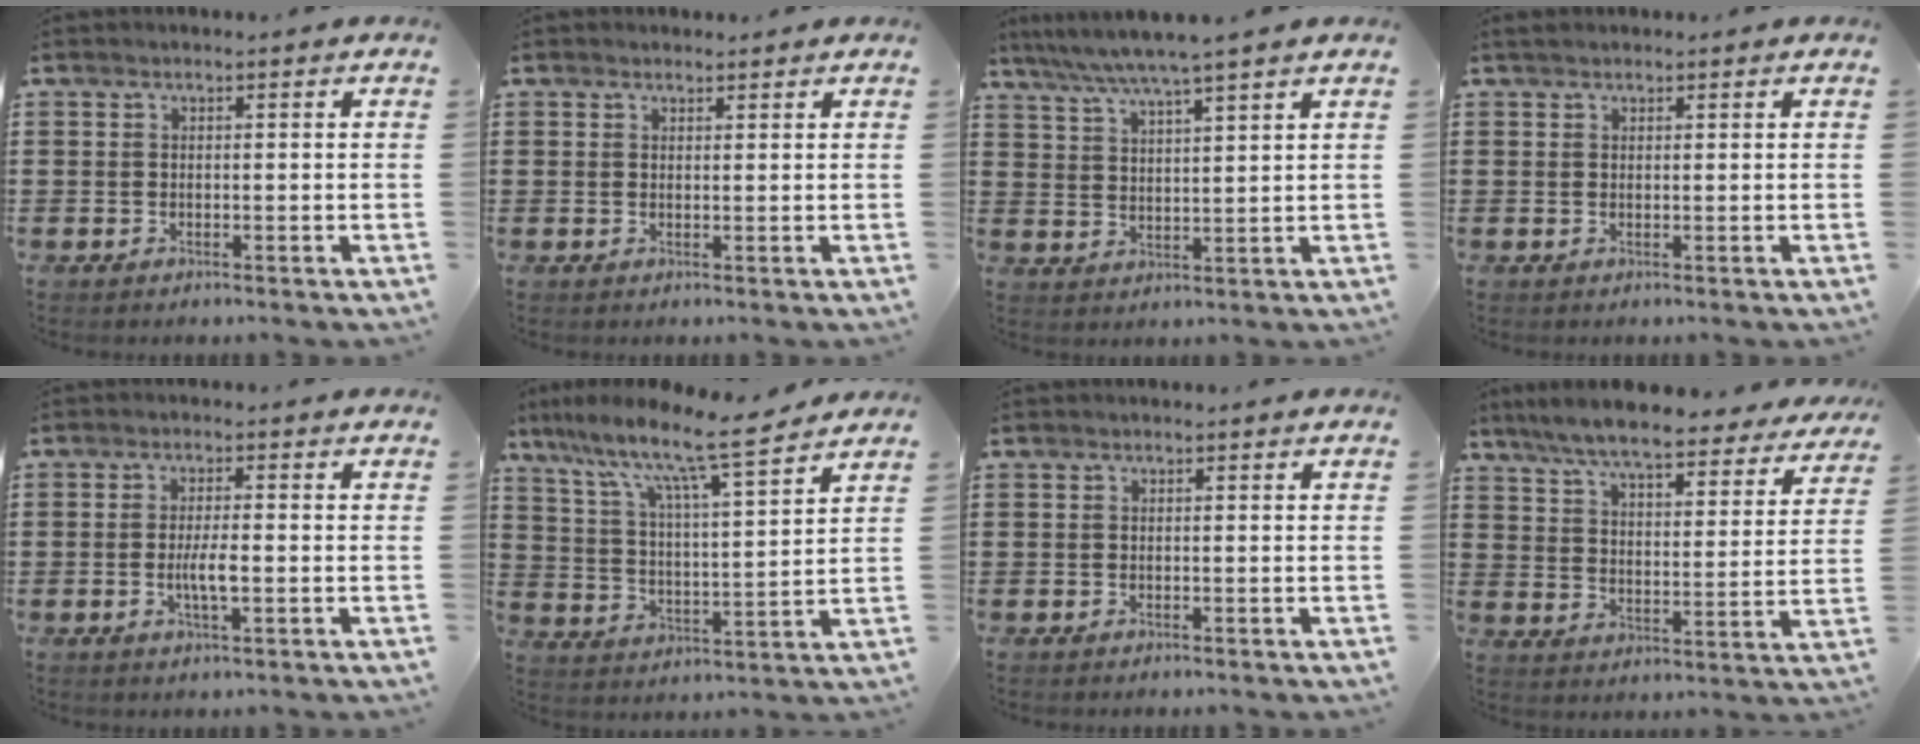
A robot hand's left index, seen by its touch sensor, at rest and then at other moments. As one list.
[{"total": 0.9, "force": [0.8, 0.3, 0.0], "torque": [-0.003, 0.002, 0.017]}, {"total": 5.3, "force": [4.6, -0.6, 2.6], "torque": [-0.065, -0.021, 0.079]}, {"total": 0.9, "force": [0.7, 0.4, 0.4], "torque": [-0.009, 0.003, 0.014]}, {"total": 3.8, "force": [-0.8, 0.8, 3.6], "torque": [-0.076, -0.005, -0.018]}, {"total": 9.9, "force": [8.2, 0.9, 5.6], "torque": [-0.132, -0.052, 0.130]}, {"total": 0.0}, {"total": 7.9, "force": [7.2, 0.3, 3.2], "torque": [-0.092, -0.044, 0.126]}]